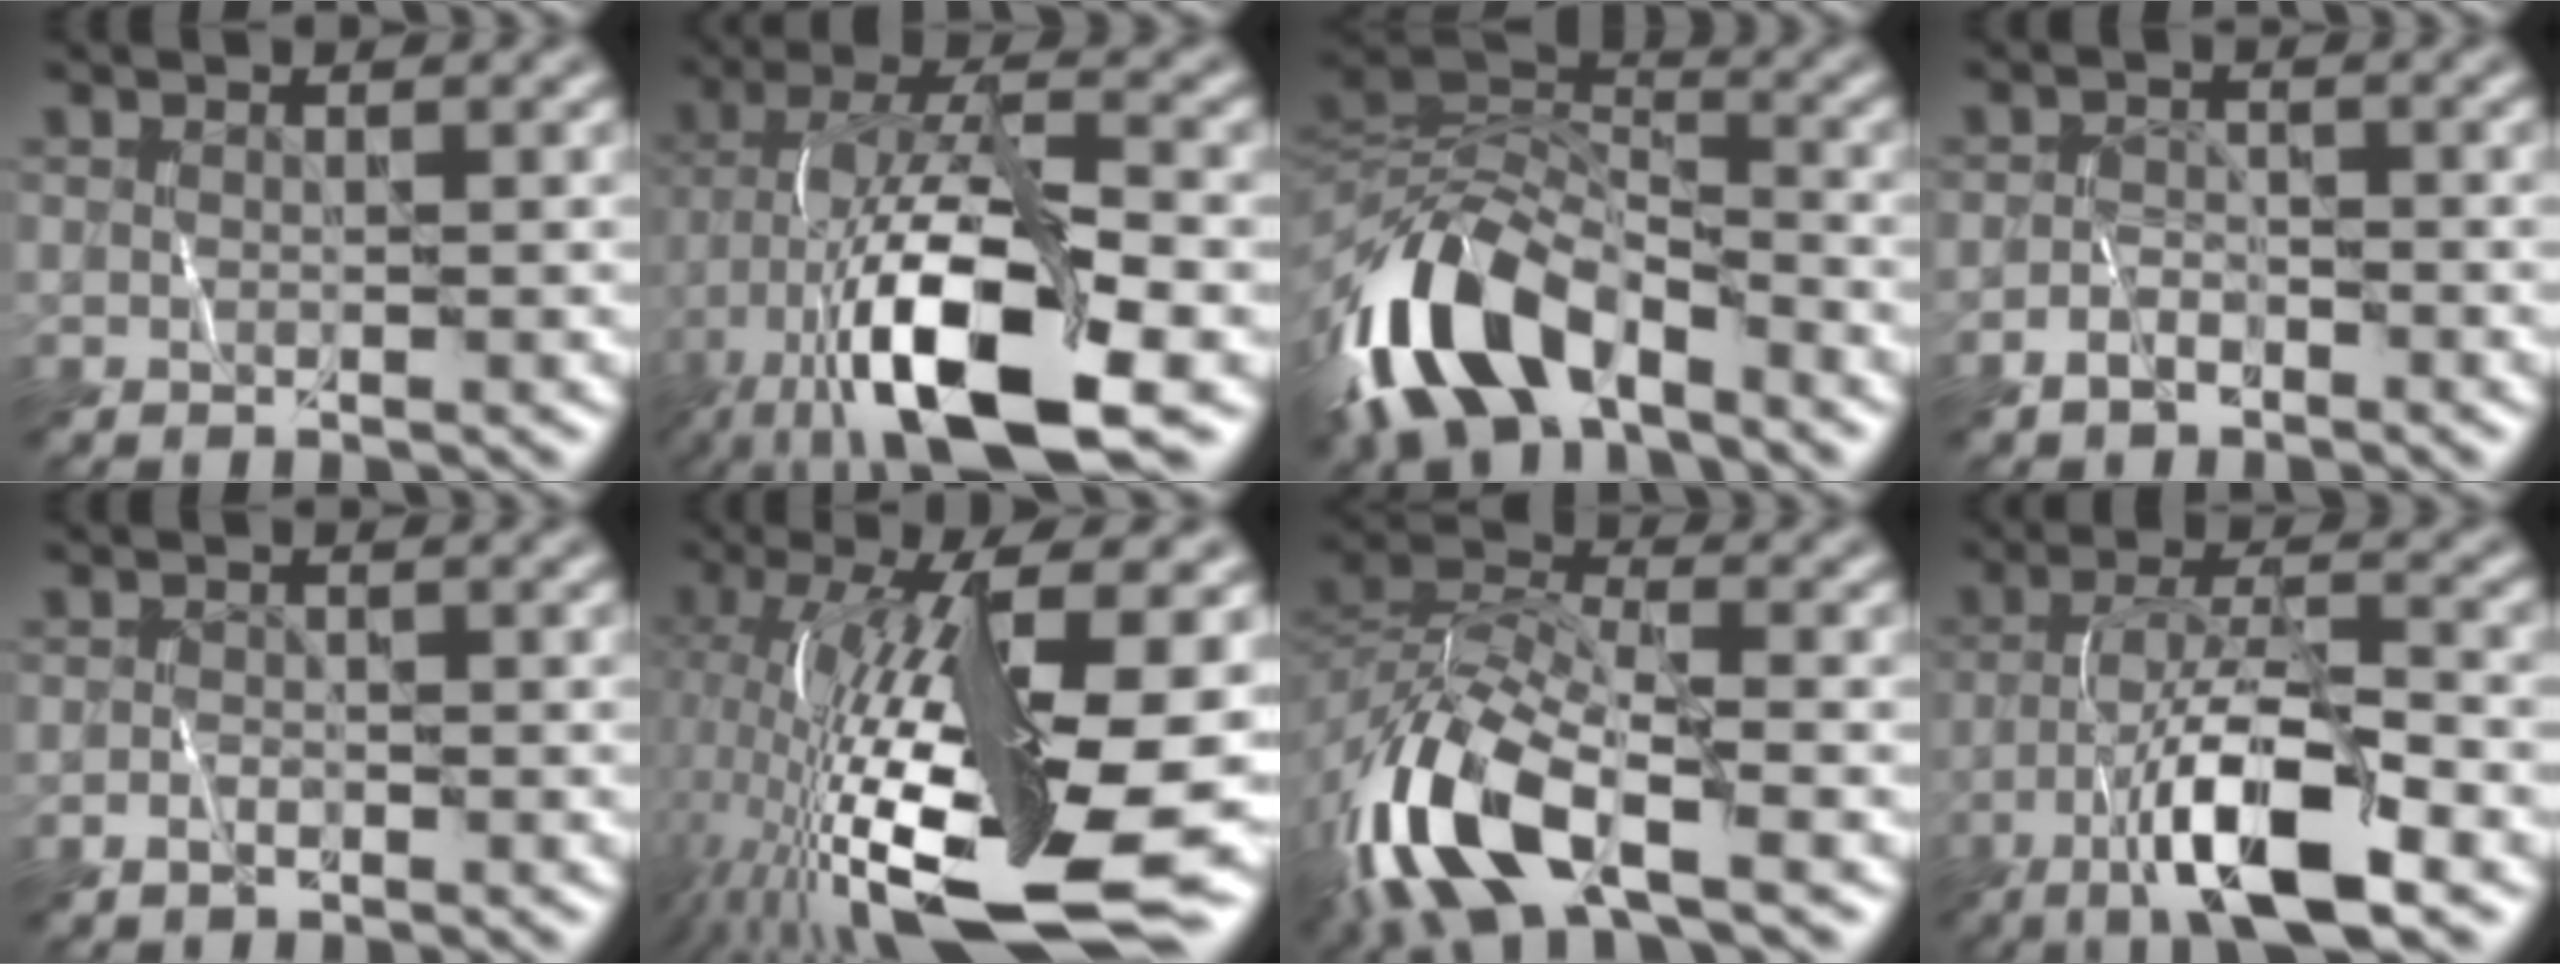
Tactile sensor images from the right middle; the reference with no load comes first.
{"total": 15.5, "force": [-6.9, 5.4, 12.9], "torque": [-0.231, 0.001, -0.128]}
{"total": 11.8, "force": [-6.4, 6.1, 7.7], "torque": [-0.157, -0.004, -0.124]}
{"total": 2.0, "force": [-1.4, 1.2, 0.8], "torque": [-0.012, 0.006, -0.030]}
{"total": 1.3, "force": [-0.8, 0.8, 0.6], "torque": [-0.009, 0.002, -0.017]}
{"total": 17.5, "force": [-2.2, 5.5, 16.5], "torque": [-0.311, -0.002, -0.028]}
{"total": 10.0, "force": [-5.2, 4.4, 7.3], "torque": [-0.157, 0.002, -0.110]}
{"total": 9.6, "force": [-4.8, 2.3, 7.9], "torque": [-0.140, 0.012, -0.091]}